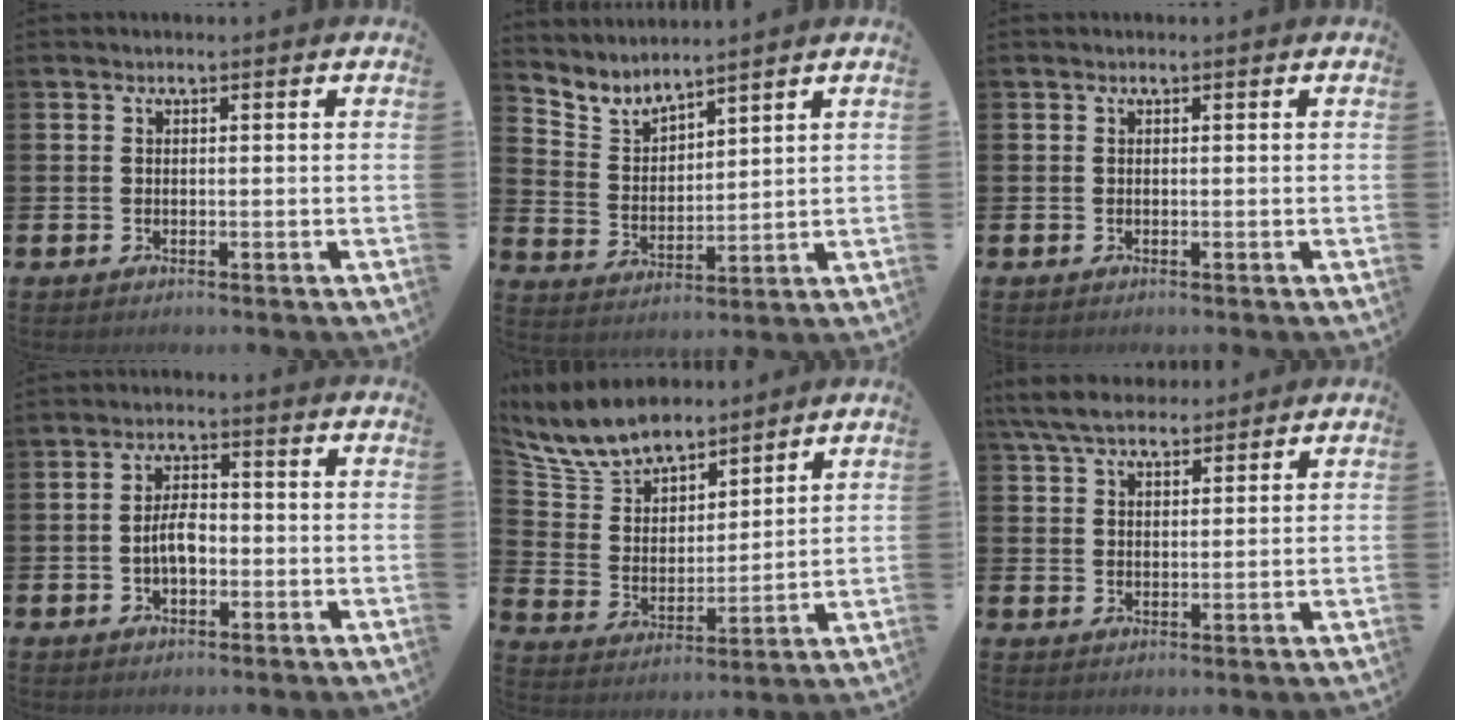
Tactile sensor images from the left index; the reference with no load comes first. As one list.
[{"total": 4.5, "force": [4.4, 0.6, 0.2], "torque": [-0.033, -0.029, 0.078]}, {"total": 0.0}, {"total": 3.8, "force": [-0.8, 2.0, 3.1], "torque": [-0.049, 0.003, -0.018]}, {"total": 8.9, "force": [8.2, 2.9, 2.0], "torque": [-0.088, -0.045, 0.153]}, {"total": 6.1, "force": [5.5, 1.6, 1.9], "torque": [-0.053, -0.016, 0.103]}]